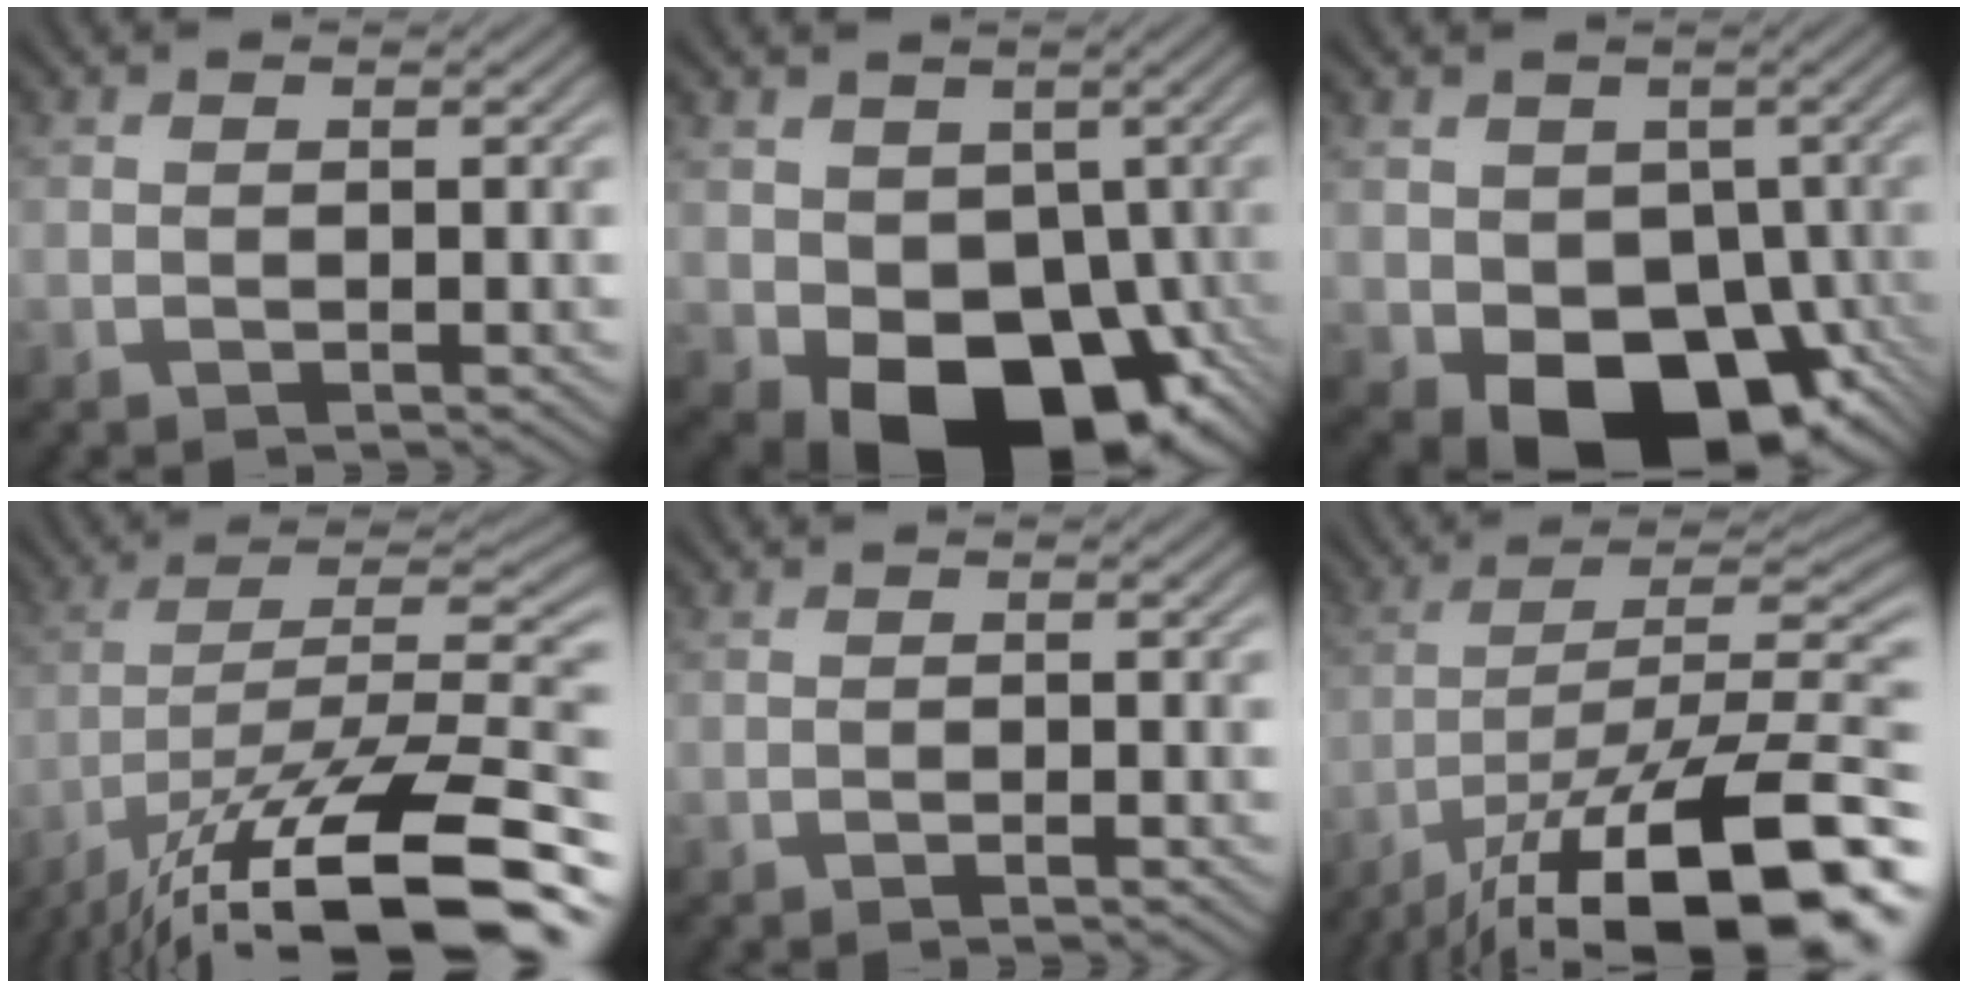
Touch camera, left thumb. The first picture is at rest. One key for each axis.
{"total": 14.1, "fx": -3.6, "fy": 10.1, "fz": 9.1, "tx": -0.143, "ty": -0.049, "tz": -0.043}
{"total": 12.9, "fx": -4.0, "fy": 9.2, "fz": 8.0, "tx": -0.124, "ty": -0.044, "tz": -0.054}
{"total": 17.4, "fx": -11.4, "fy": 4.9, "fz": 12.2, "tx": -0.230, "ty": -0.009, "tz": -0.187}
{"total": 0.8, "fx": -0.6, "fy": 0.0, "fz": 0.6, "tx": -0.009, "ty": 0.001, "tz": -0.012}
{"total": 18.2, "fx": -11.5, "fy": 5.4, "fz": 13.0, "tx": -0.210, "ty": -0.014, "tz": -0.191}